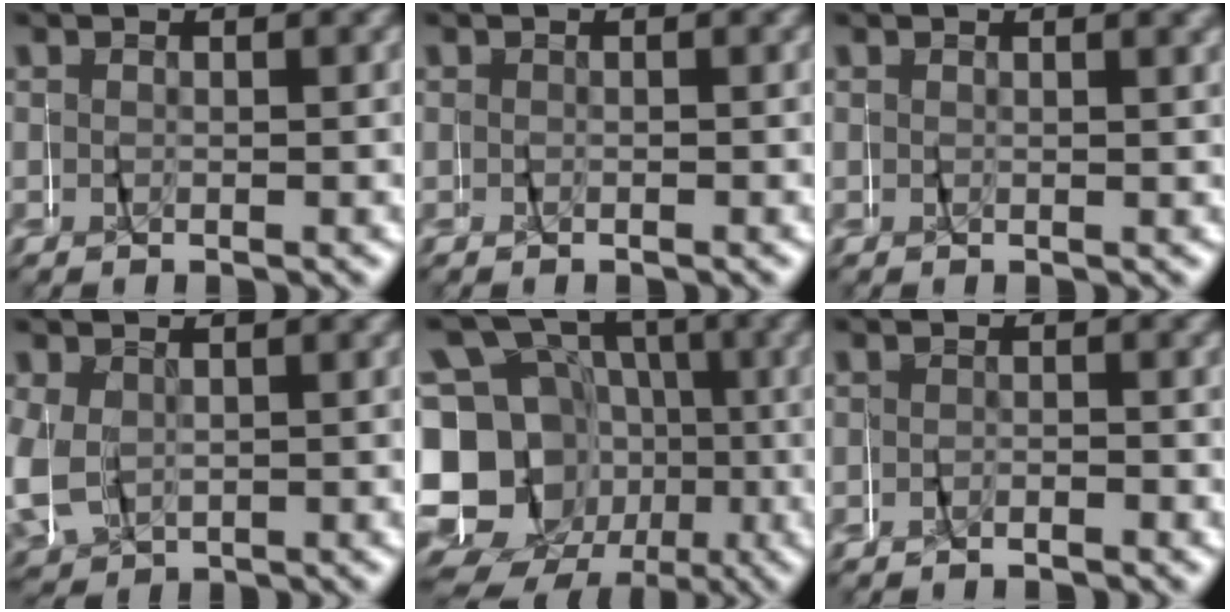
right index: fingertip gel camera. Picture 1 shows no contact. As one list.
[{"total": 0.5, "force": [0.2, 0.4, 0.3], "torque": [-0.006, 0.000, 0.002]}, {"total": 0.6, "force": [0.3, -0.4, 0.3], "torque": [-0.009, 0.001, 0.007]}, {"total": 6.1, "force": [0.1, 5.7, 2.1], "torque": [-0.077, -0.017, 0.009]}, {"total": 17.4, "force": [-2.0, 15.5, 7.8], "torque": [-0.176, -0.057, -0.030]}, {"total": 1.0, "force": [-0.8, 0.4, 0.2], "torque": [-0.015, 0.002, -0.019]}]